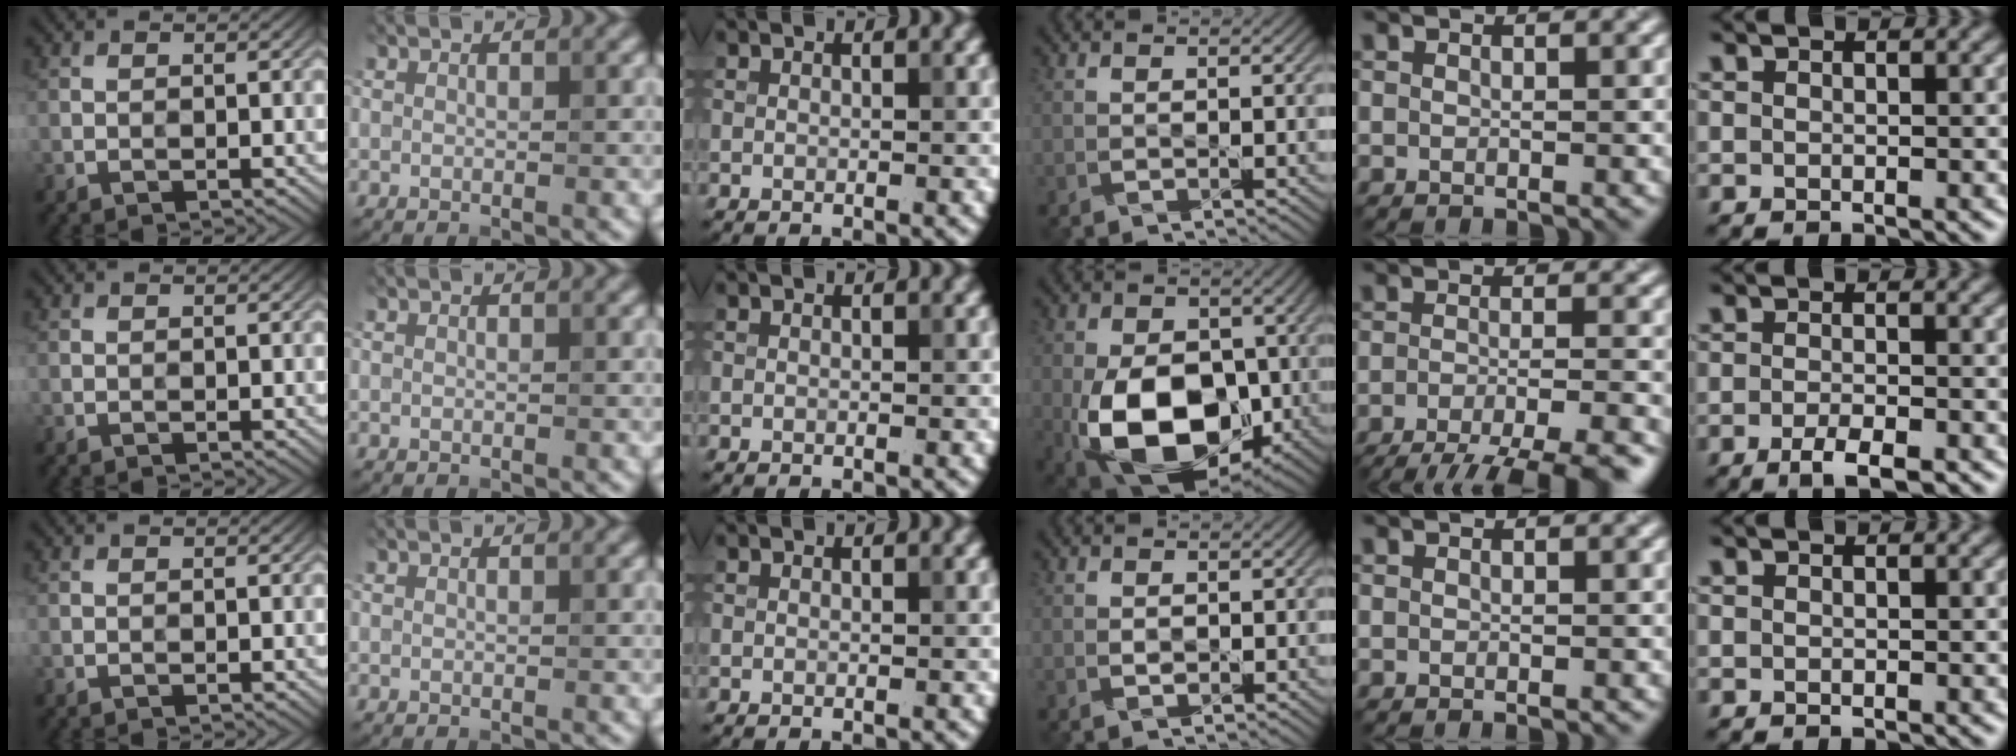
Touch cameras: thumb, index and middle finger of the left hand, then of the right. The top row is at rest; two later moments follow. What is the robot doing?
{"motion": "pour", "object": "bowl"}